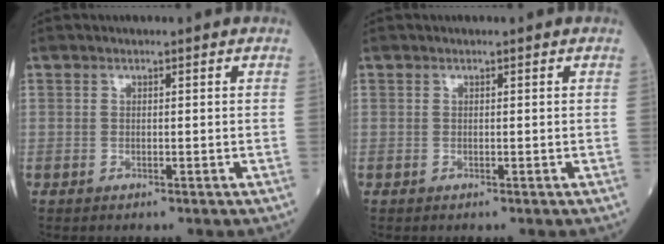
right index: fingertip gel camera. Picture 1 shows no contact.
{"total": 0.0}